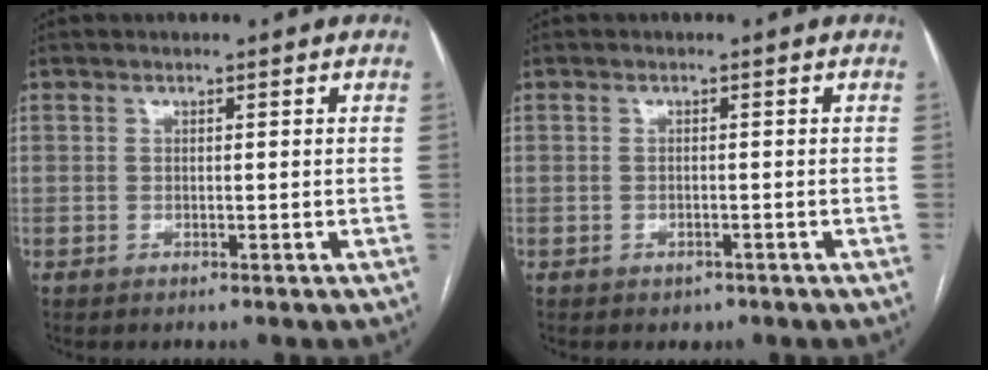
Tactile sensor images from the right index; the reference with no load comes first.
{"total": 1.4, "force": [-0.9, 1.0, 0.4], "torque": [-0.011, 0.001, -0.007]}